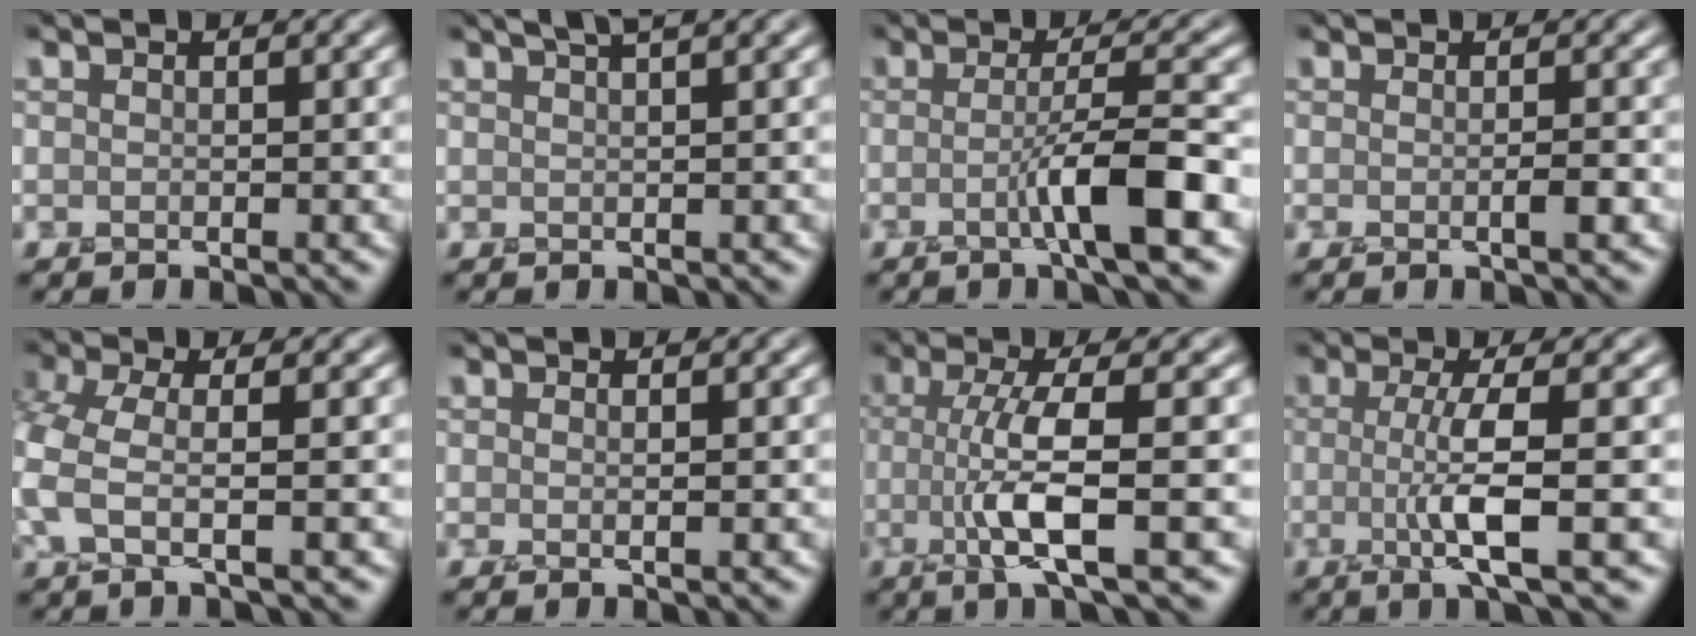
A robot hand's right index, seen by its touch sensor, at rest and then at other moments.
{"total": 2.5, "force": [1.7, 0.2, 1.9], "torque": [-0.021, 0.009, 0.028]}
{"total": 4.6, "force": [-1.4, 0.2, 4.3], "torque": [-0.070, 0.014, -0.038]}
{"total": 1.1, "force": [-0.2, -0.2, 1.0], "torque": [-0.019, 0.002, -0.005]}
{"total": 4.0, "force": [-1.1, 1.2, 3.7], "torque": [-0.091, -0.002, -0.034]}
{"total": 0.5, "force": [0.2, -0.2, 0.4], "torque": [-0.012, 0.000, 0.000]}
{"total": 5.3, "force": [-1.1, 0.6, 5.2], "torque": [-0.105, 0.004, -0.025]}
{"total": 4.8, "force": [-0.3, 0.6, 4.7], "torque": [-0.088, -0.003, -0.011]}